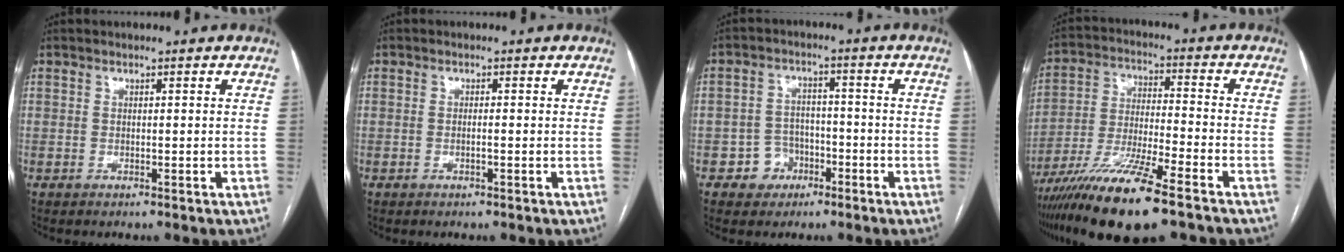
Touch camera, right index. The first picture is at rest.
{"total": 0.8, "force": [-0.3, 0.0, 0.7], "torque": [-0.014, 0.001, -0.004]}
{"total": 5.0, "force": [-2.5, 4.2, 1.0], "torque": [-0.009, 0.017, -0.037]}
{"total": 15.4, "force": [-10.6, 1.2, 11.1], "torque": [-0.225, -0.039, -0.192]}